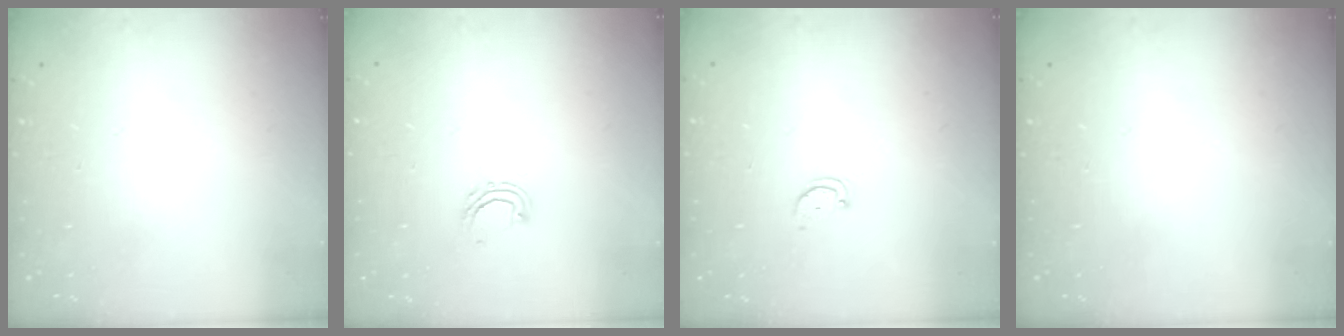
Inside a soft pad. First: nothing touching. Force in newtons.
{"total": 5.2, "press": 5.0, "slide": 1.2}
{"total": 2.5, "press": 2.4, "slide": 0.4}
{"total": 0.0}